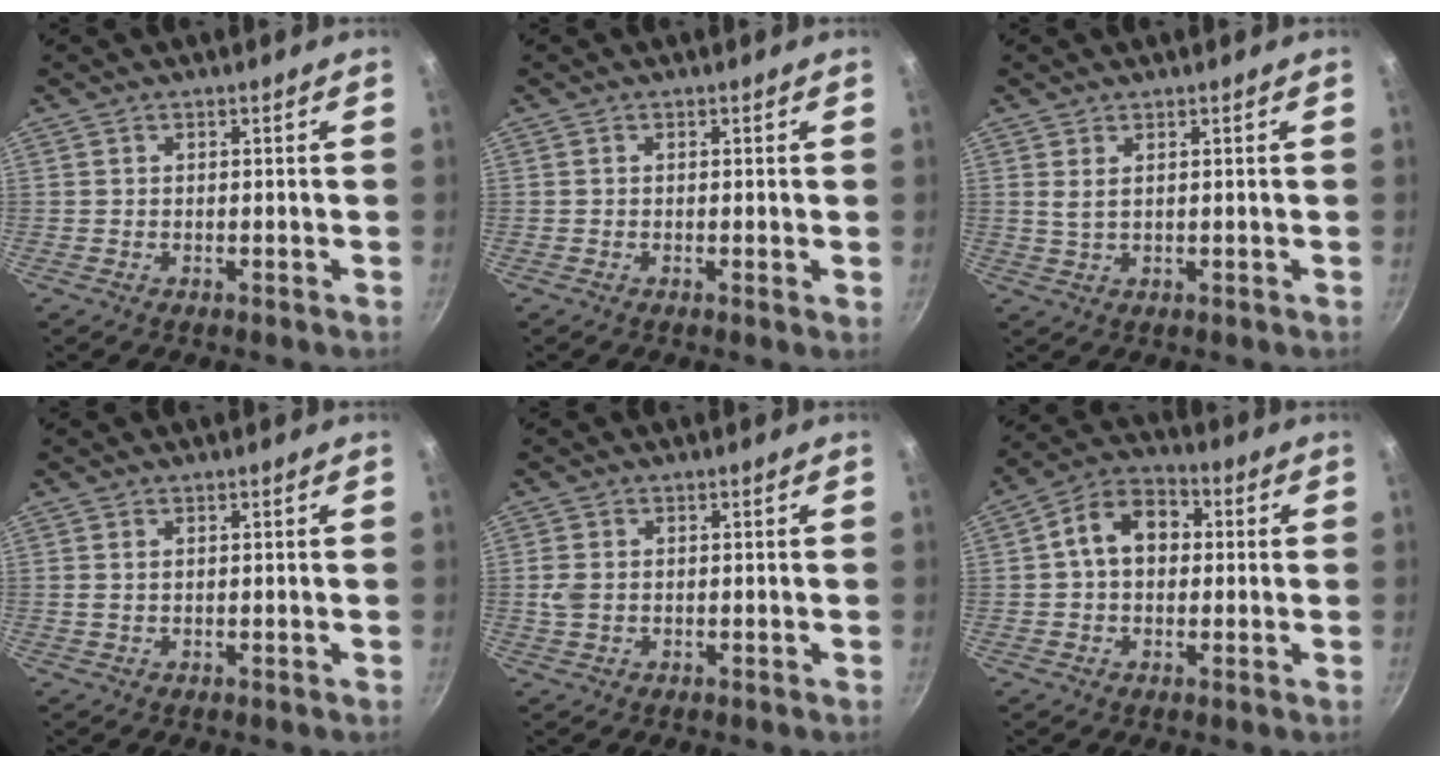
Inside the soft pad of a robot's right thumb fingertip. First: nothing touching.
{"total": 0.6, "force": [0.0, 0.1, 0.6], "torque": [-0.008, -0.003, -0.003]}
{"total": 2.1, "force": [0.8, 0.8, 1.7], "torque": [-0.033, -0.005, 0.018]}
{"total": 0.9, "force": [0.3, 0.5, 0.7], "torque": [-0.014, 0.001, 0.005]}
{"total": 2.7, "force": [0.0, 2.0, 1.8], "torque": [-0.039, 0.001, 0.001]}
{"total": 9.9, "force": [1.0, 7.2, 6.7], "torque": [-0.076, 0.028, -0.002]}